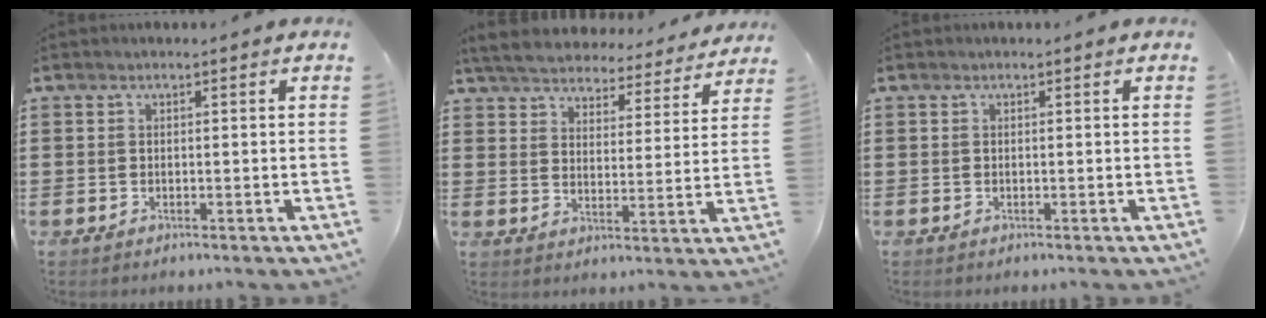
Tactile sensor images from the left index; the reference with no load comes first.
{"total": 5.6, "force": [5.5, 0.5, 0.7], "torque": [-0.043, -0.037, 0.096]}
{"total": 0.0}